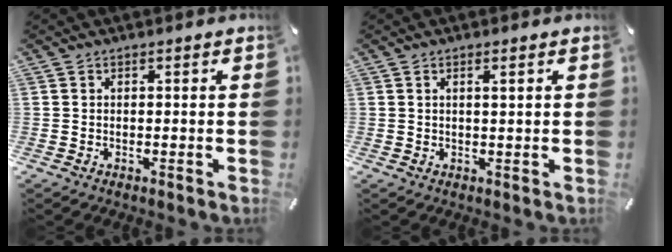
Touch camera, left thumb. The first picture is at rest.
{"total": 1.8, "force": [0.5, 0.1, 1.7], "torque": [-0.034, -0.001, 0.007]}